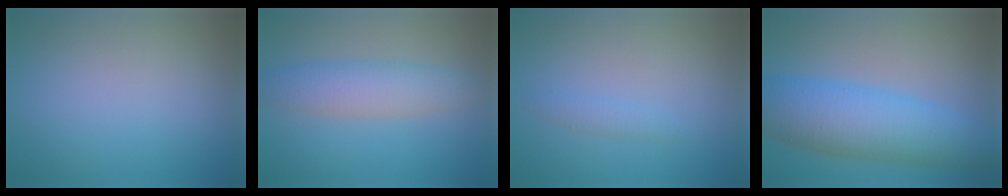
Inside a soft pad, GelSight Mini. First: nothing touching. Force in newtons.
{"total": 4.3, "press": 4.3, "slide": 0.0}
{"total": 1.0, "press": 1.0, "slide": 0.0}
{"total": 8.6, "press": 8.6, "slide": 0.2}